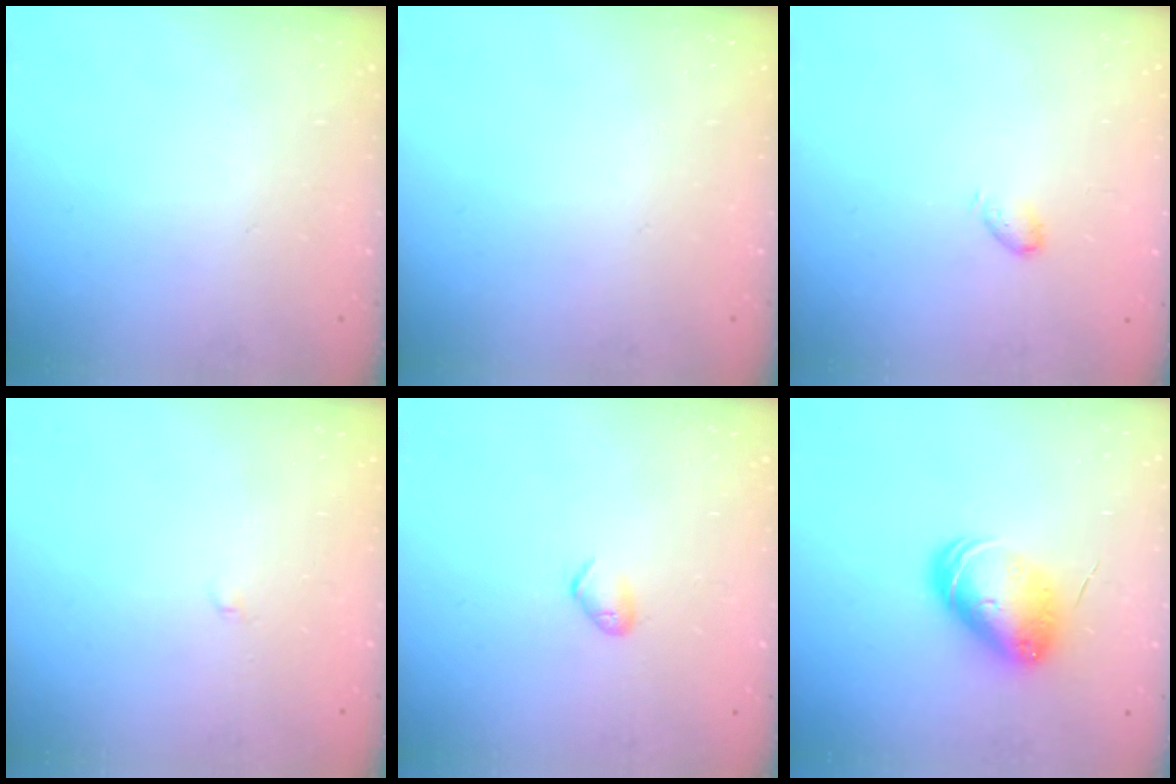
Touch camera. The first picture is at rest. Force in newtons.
{"total": 0.0}
{"total": 3.9, "press": 3.9, "slide": 0.7}
{"total": 2.0, "press": 2.0, "slide": 0.2}
{"total": 4.9, "press": 4.9, "slide": 0.8}
{"total": 10.0, "press": 10.0, "slide": 0.6}